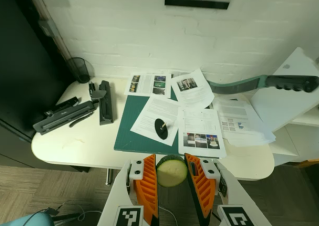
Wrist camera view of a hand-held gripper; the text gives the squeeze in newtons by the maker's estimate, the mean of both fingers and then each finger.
{"total": 9.6, "left": 10.3, "right": 8.9}